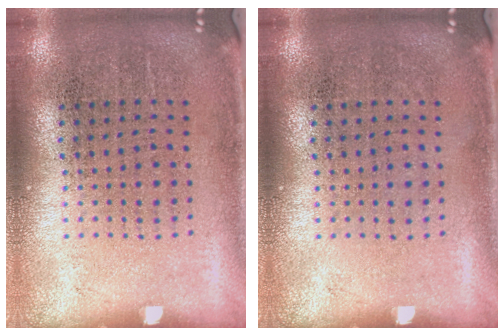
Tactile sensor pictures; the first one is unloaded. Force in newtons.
{"total": 0.0}